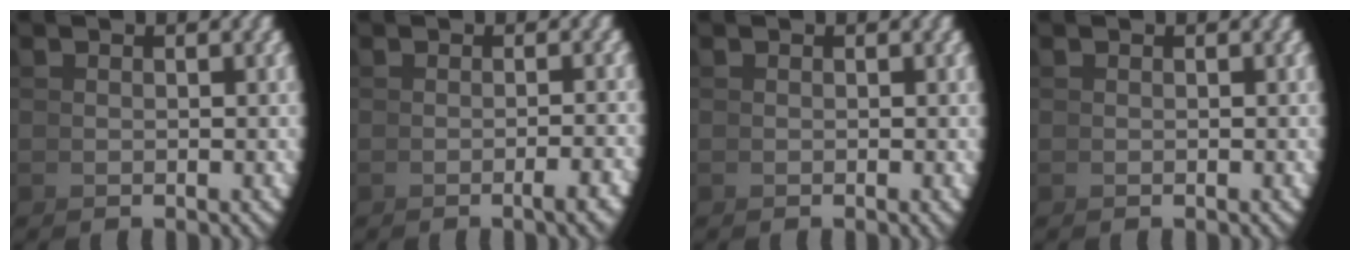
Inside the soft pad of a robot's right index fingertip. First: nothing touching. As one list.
[{"total": 2.5, "force": [-1.2, 0.5, 2.1], "torque": [-0.014, 0.015, -0.026]}, {"total": 0.5, "force": [-0.2, 0.2, 0.4], "torque": [-0.007, 0.001, -0.004]}, {"total": 0.0}]